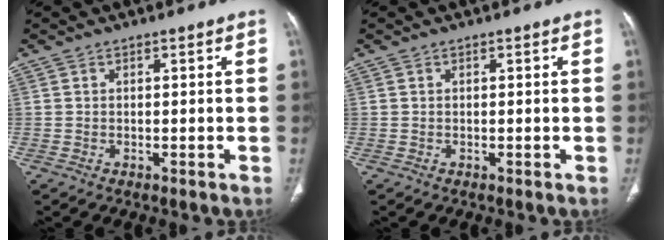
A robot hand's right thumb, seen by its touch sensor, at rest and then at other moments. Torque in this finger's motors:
{"motor_torque": [-0.15, 0.15, -0.18, 0.17, 0.01]}